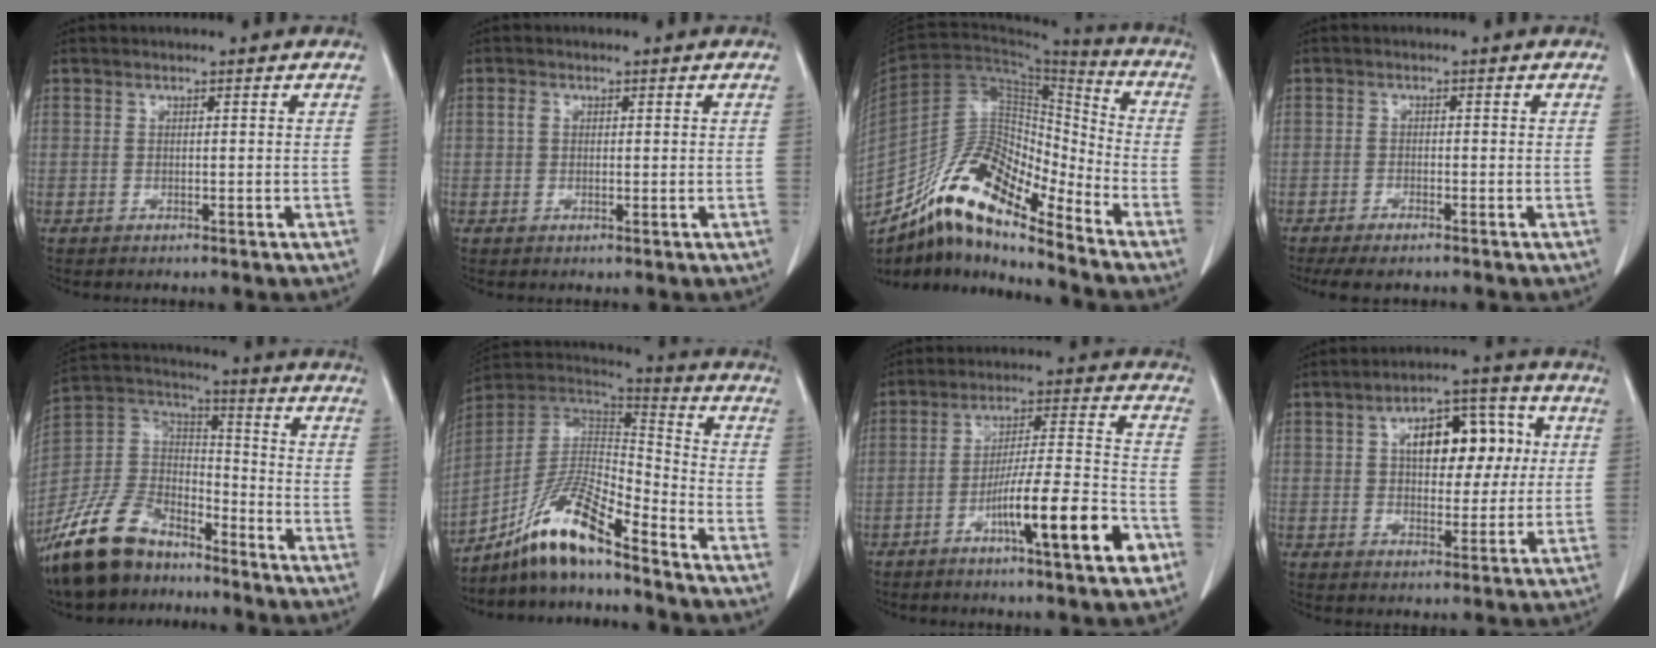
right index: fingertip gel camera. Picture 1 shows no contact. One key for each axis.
{"total": 1.7, "fx": 0.4, "fy": 1.2, "fz": 1.1, "tx": -0.025, "ty": 0.005, "tz": 0.006}
{"total": 14.5, "fx": -11.5, "fy": 3.6, "fz": 8.0, "tx": -0.140, "ty": 0.043, "tz": -0.206}
{"total": 3.7, "fx": -2.8, "fy": 1.1, "fz": 2.0, "tx": -0.033, "ty": -0.006, "tz": -0.045}
{"total": 15.6, "fx": -12.1, "fy": 7.4, "fz": 6.5, "tx": -0.141, "ty": 0.025, "tz": -0.231}
{"total": 13.0, "fx": -9.6, "fy": 1.6, "fz": 8.5, "tx": -0.161, "ty": 0.017, "tz": -0.177}
{"total": 14.6, "fx": -6.6, "fy": 0.9, "fz": 12.9, "tx": -0.208, "ty": 0.003, "tz": -0.105}
{"total": 11.7, "fx": 2.6, "fy": 6.0, "fz": 9.7, "tx": -0.138, "ty": 0.033, "tz": 0.040}